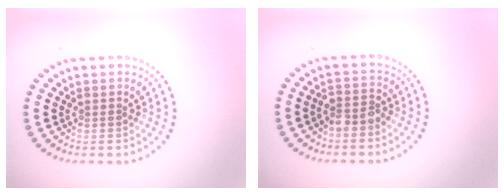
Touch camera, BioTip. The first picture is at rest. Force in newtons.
{"total": 1.8, "press": 1.5, "slide": 1.1}